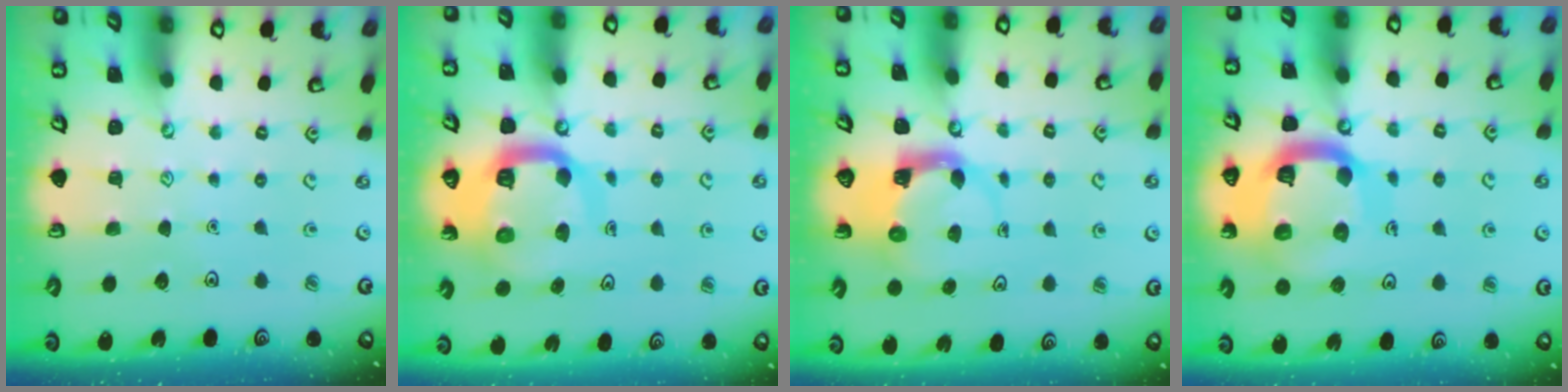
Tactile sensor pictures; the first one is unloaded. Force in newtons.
{"total": 12.3, "press": 12.2, "slide": 1.4}
{"total": 3.9, "press": 3.8, "slide": 0.6}
{"total": 18.2, "press": 18.1, "slide": 1.8}